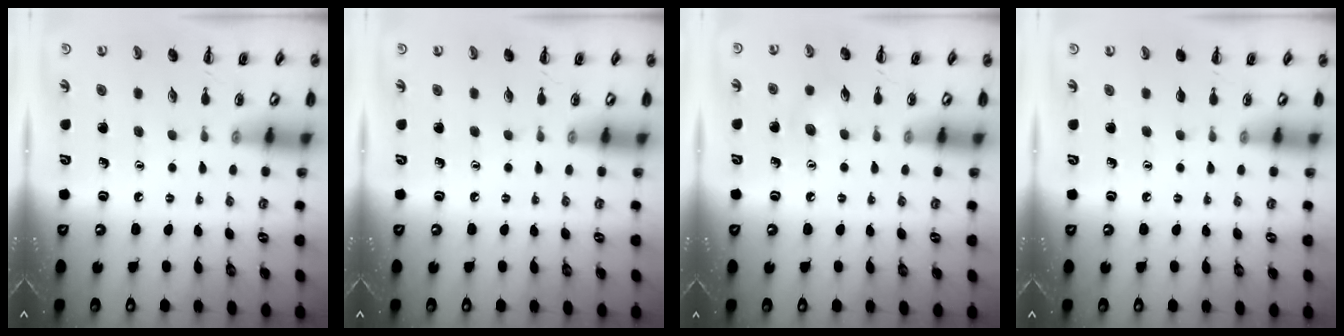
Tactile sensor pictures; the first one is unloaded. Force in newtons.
{"total": 0.0}
{"total": 5.6, "press": 5.4, "slide": 1.4}
{"total": 0.0}